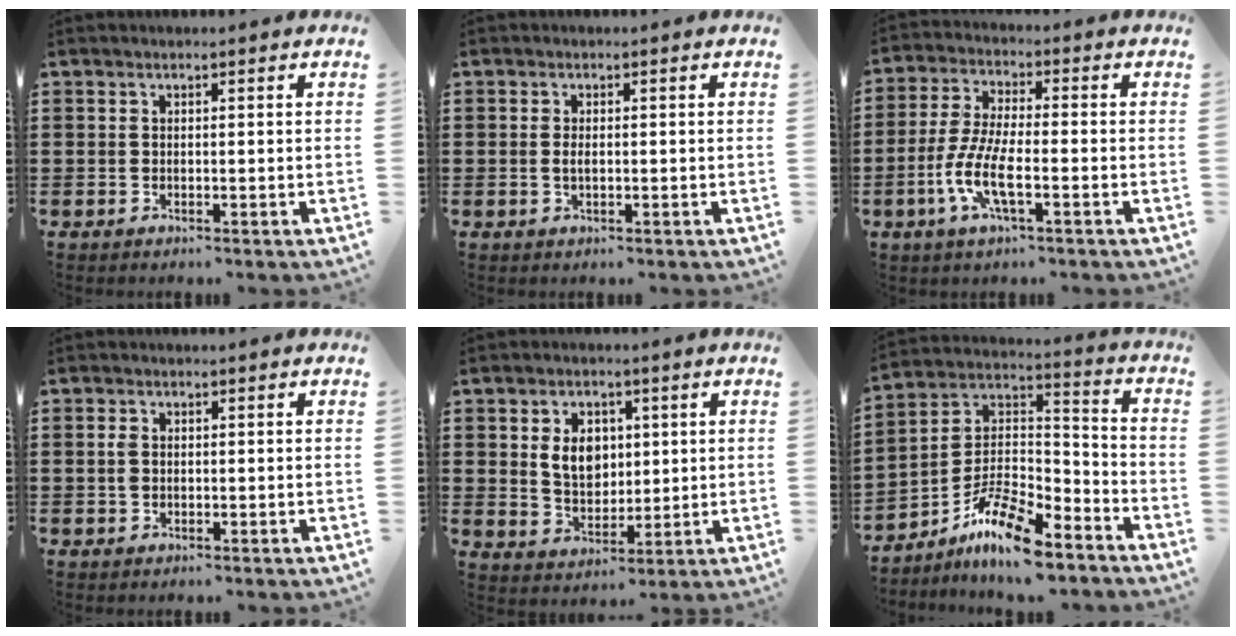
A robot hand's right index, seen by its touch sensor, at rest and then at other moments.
{"total": 1.2, "force": [-0.1, 0.3, 1.2], "torque": [-0.023, 0.000, -0.002]}
{"total": 7.6, "force": [-3.2, 1.8, 6.6], "torque": [-0.159, -0.016, -0.067]}
{"total": 1.5, "force": [0.1, 1.0, 1.2], "torque": [-0.033, 0.002, -0.002]}
{"total": 6.2, "force": [1.3, 4.6, 3.9], "torque": [-0.075, 0.009, 0.018]}
{"total": 11.2, "force": [-8.8, 2.7, 6.4], "torque": [-0.133, 0.018, -0.175]}